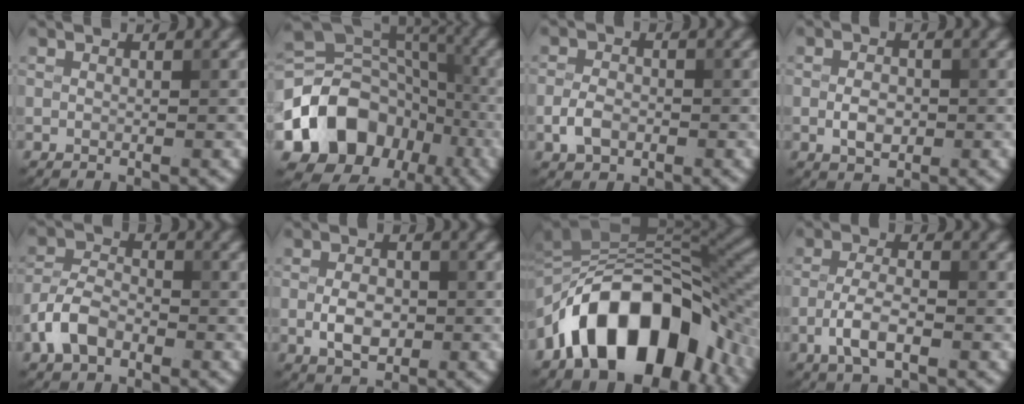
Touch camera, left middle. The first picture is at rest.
{"total": 11.5, "force": [-4.7, 8.9, 5.4], "torque": [-0.094, 0.000, -0.088]}
{"total": 2.6, "force": [-1.0, 1.8, 1.6], "torque": [-0.030, 0.002, -0.023]}
{"total": 2.5, "force": [-0.5, 1.6, 1.8], "torque": [-0.034, 0.000, -0.011]}
{"total": 4.0, "force": [-2.1, 2.4, 2.4], "torque": [-0.047, 0.006, -0.051]}
{"total": 3.3, "force": [-0.6, 2.1, 2.5], "torque": [-0.045, 0.000, -0.012]}
{"total": 14.3, "force": [-6.7, 8.0, 9.9], "torque": [-0.140, 0.013, -0.123]}
{"total": 3.5, "force": [-1.6, 1.3, 2.8], "torque": [-0.059, 0.003, -0.036]}